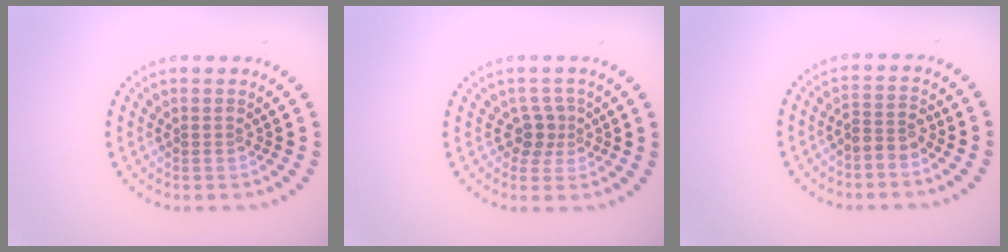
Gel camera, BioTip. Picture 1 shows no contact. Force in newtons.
{"total": 2.0, "press": 1.4, "slide": 1.3}
{"total": 2.1, "press": 1.7, "slide": 1.2}